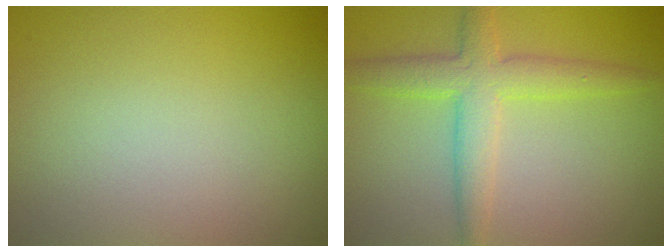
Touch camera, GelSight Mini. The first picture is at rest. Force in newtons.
{"total": 4.1, "press": 4.1, "slide": 0.0}